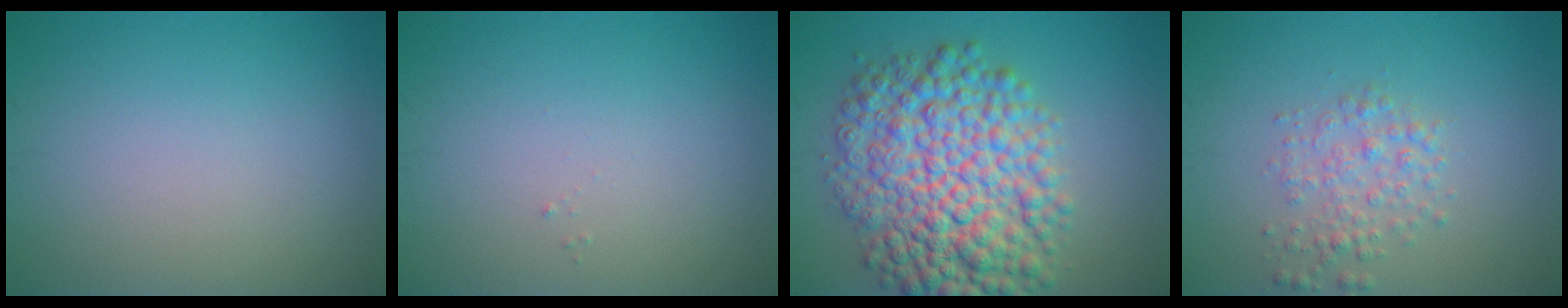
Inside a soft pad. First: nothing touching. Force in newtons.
{"total": 0.0}
{"total": 10.8, "press": 10.8, "slide": 0.1}
{"total": 2.5, "press": 2.5, "slide": 0.1}